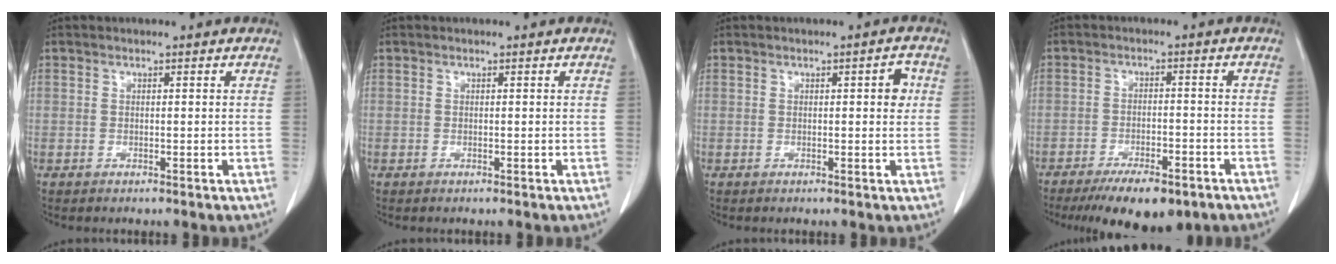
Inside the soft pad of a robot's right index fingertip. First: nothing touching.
{"total": 0.0}
{"total": 2.3, "force": [0.5, 0.6, 2.1], "torque": [-0.024, 0.004, 0.005]}
{"total": 10.5, "force": [-7.7, 3.3, 6.4], "torque": [-0.092, -0.010, -0.114]}